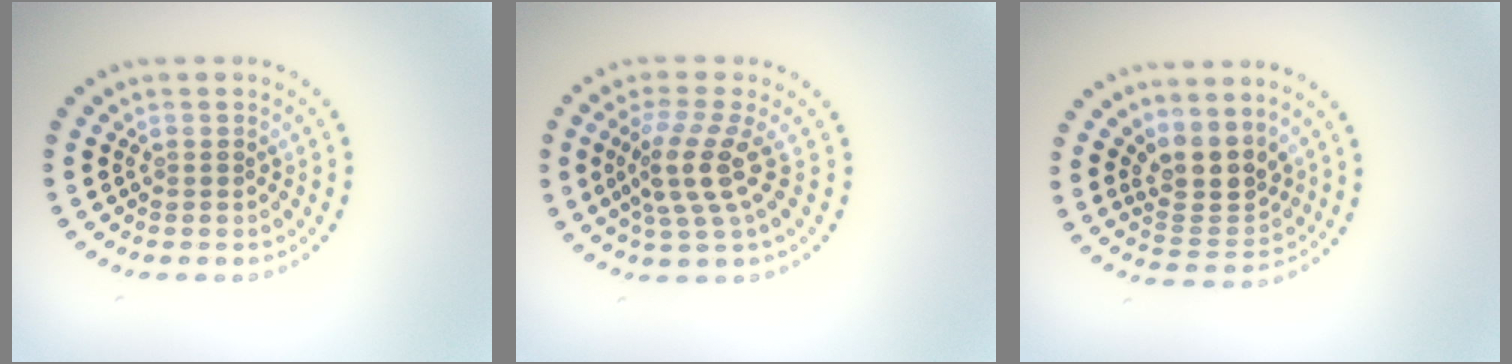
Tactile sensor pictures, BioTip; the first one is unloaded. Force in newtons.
{"total": 3.7, "press": 2.9, "slide": 2.3}
{"total": 4.0, "press": 3.5, "slide": 1.9}